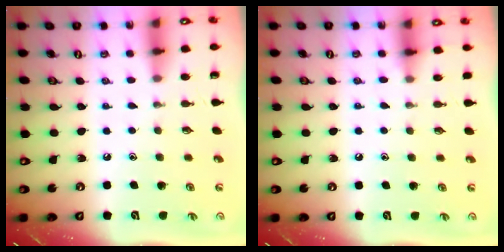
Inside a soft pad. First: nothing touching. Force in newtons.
{"total": 5.3, "press": 5.2, "slide": 0.7}